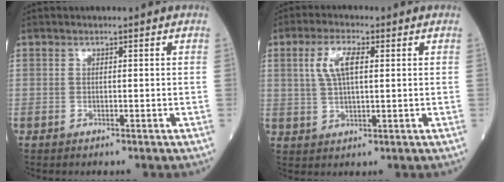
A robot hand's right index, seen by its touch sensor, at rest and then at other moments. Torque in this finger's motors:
{"motor_torque": [0.13, 0.14, 0.14, 0.04]}